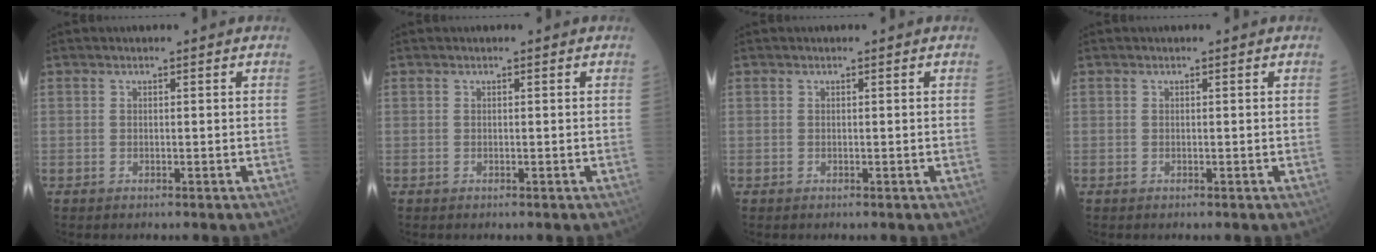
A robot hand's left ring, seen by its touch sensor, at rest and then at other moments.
{"total": 0.0}
{"total": 0.0}
{"total": 0.0}